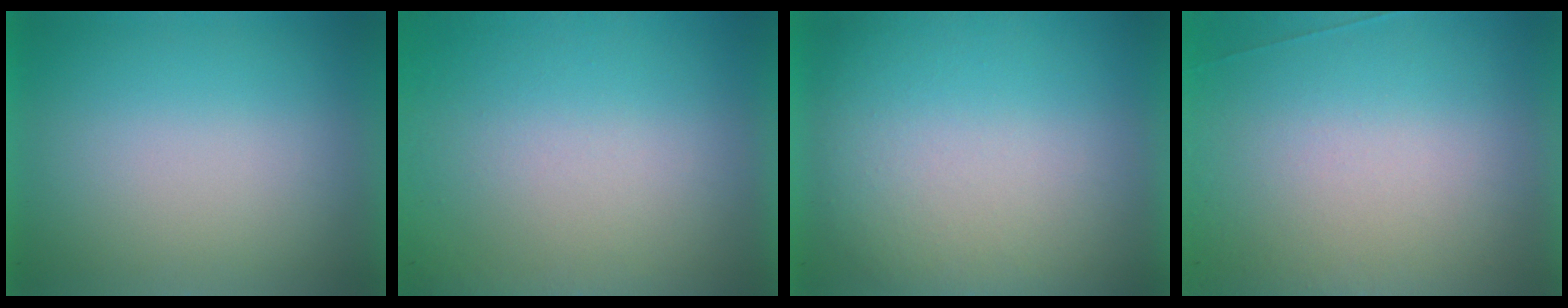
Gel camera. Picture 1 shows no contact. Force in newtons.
{"total": 5.4}
{"total": 3.0}
{"total": 6.8}